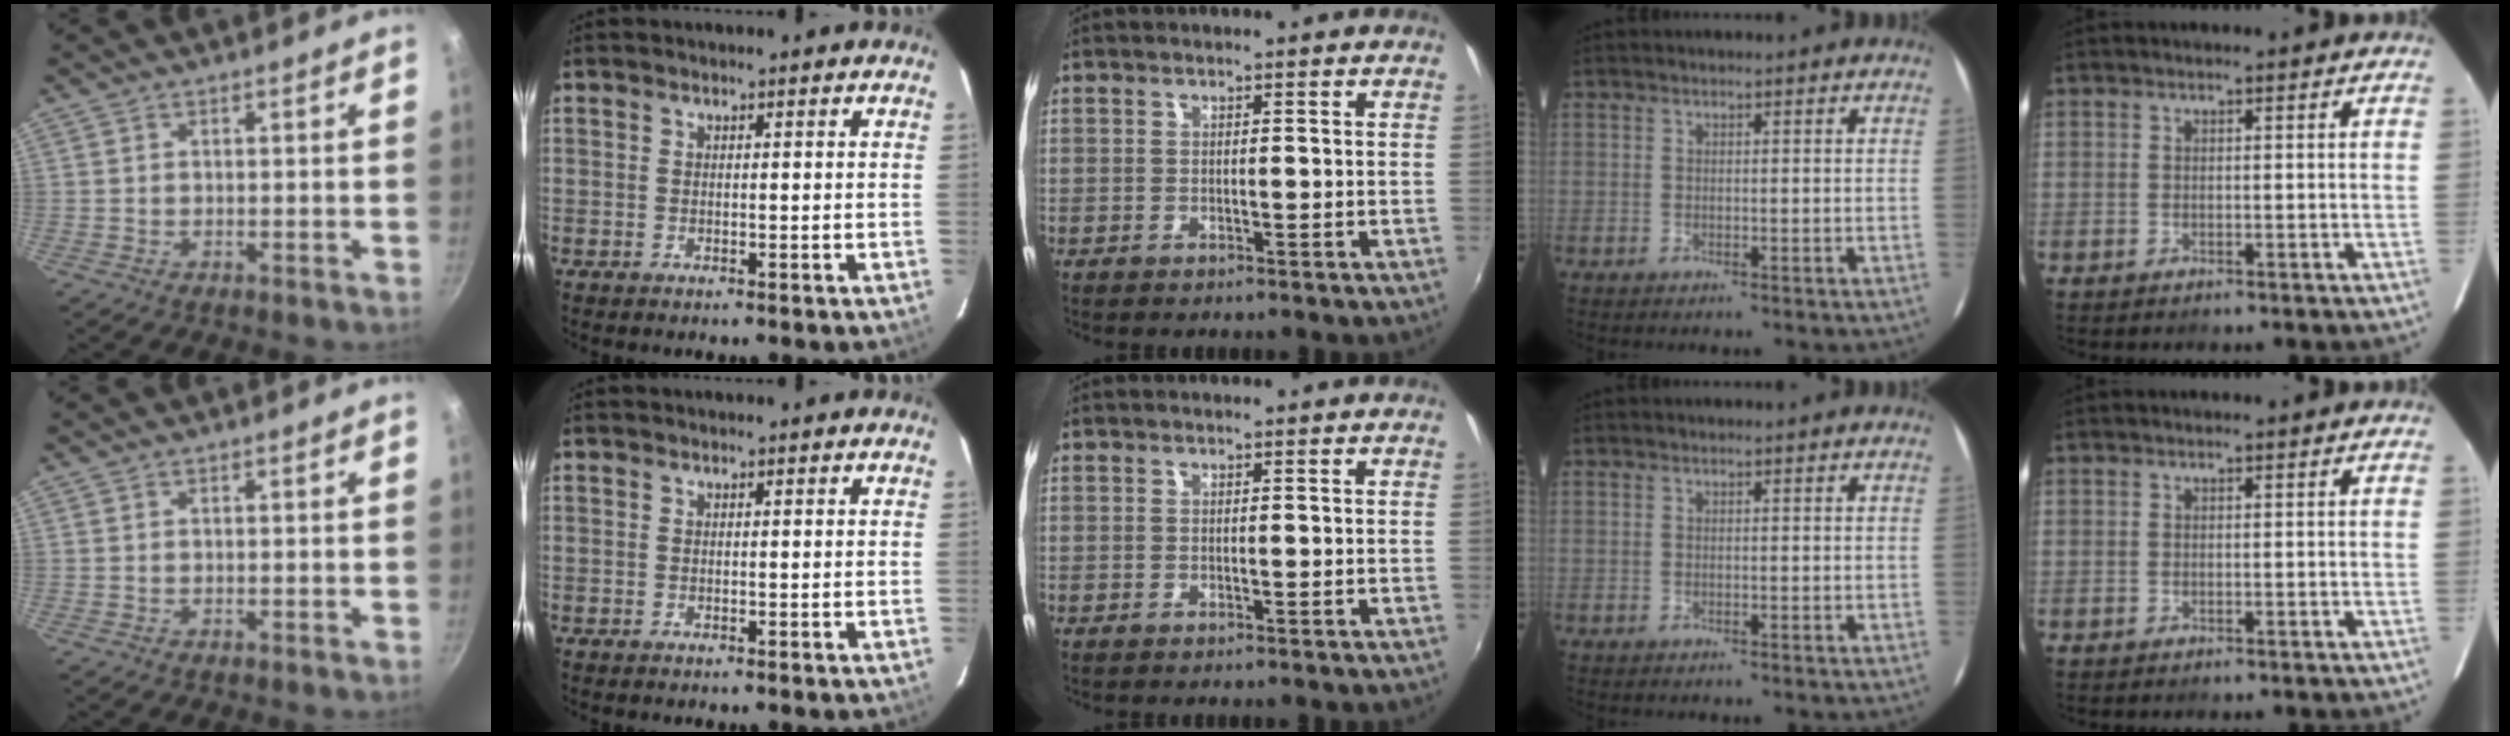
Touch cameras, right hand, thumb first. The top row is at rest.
{}